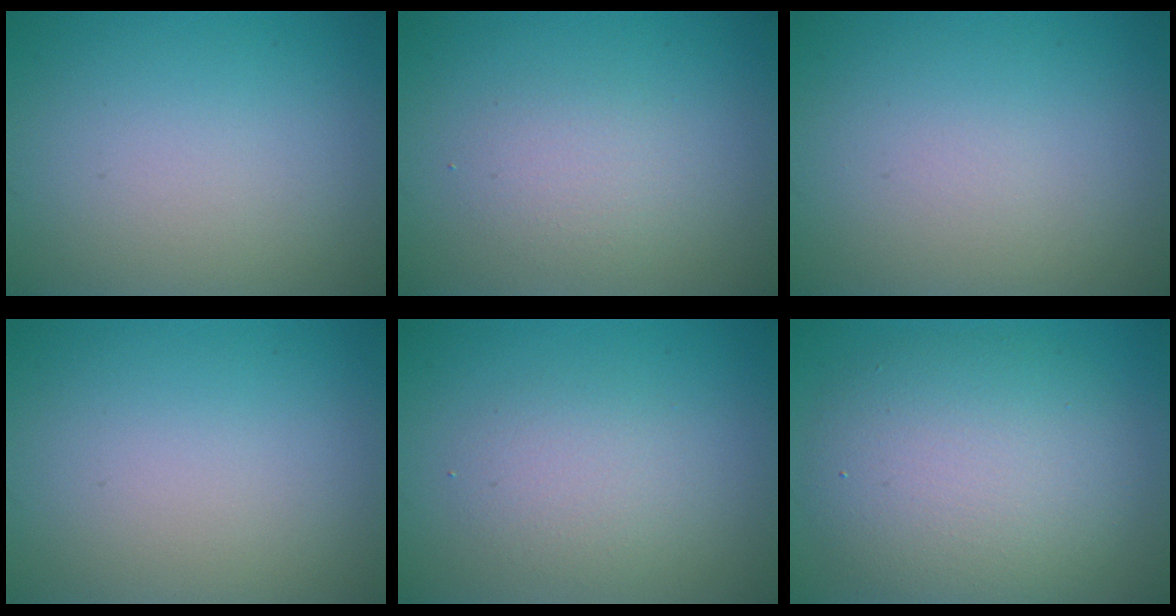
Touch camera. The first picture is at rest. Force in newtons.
{"total": 1.9, "press": 1.9, "slide": 0.1}
{"total": 0.0}
{"total": 0.0}
{"total": 2.4, "press": 2.4, "slide": 0.2}
{"total": 8.0, "press": 8.0, "slide": 0.3}